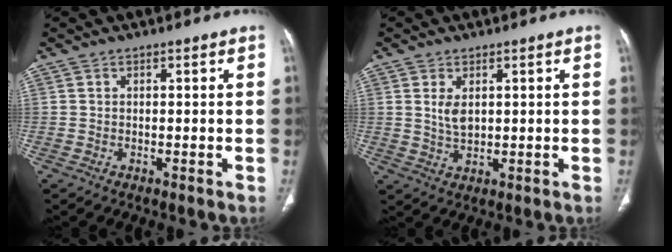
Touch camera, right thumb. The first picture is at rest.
{"total": 3.8, "force": [1.0, 2.1, 3.0], "torque": [-0.054, -0.010, 0.027]}